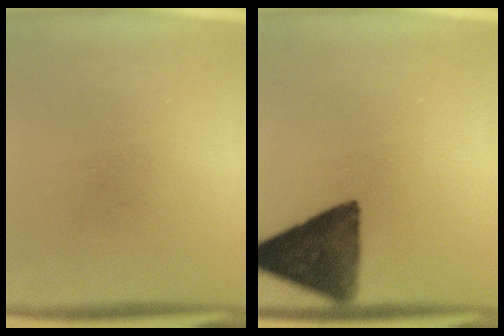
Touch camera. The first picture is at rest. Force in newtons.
{"total": 13.0}